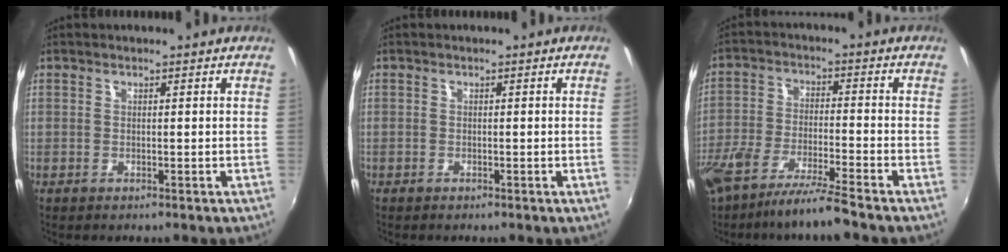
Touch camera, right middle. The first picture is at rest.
{"total": 0.7, "force": [0.0, -0.4, 0.6], "torque": [-0.001, -0.004, -0.002]}
{"total": 11.3, "force": [-8.9, 0.6, 7.0], "torque": [-0.152, -0.023, -0.159]}